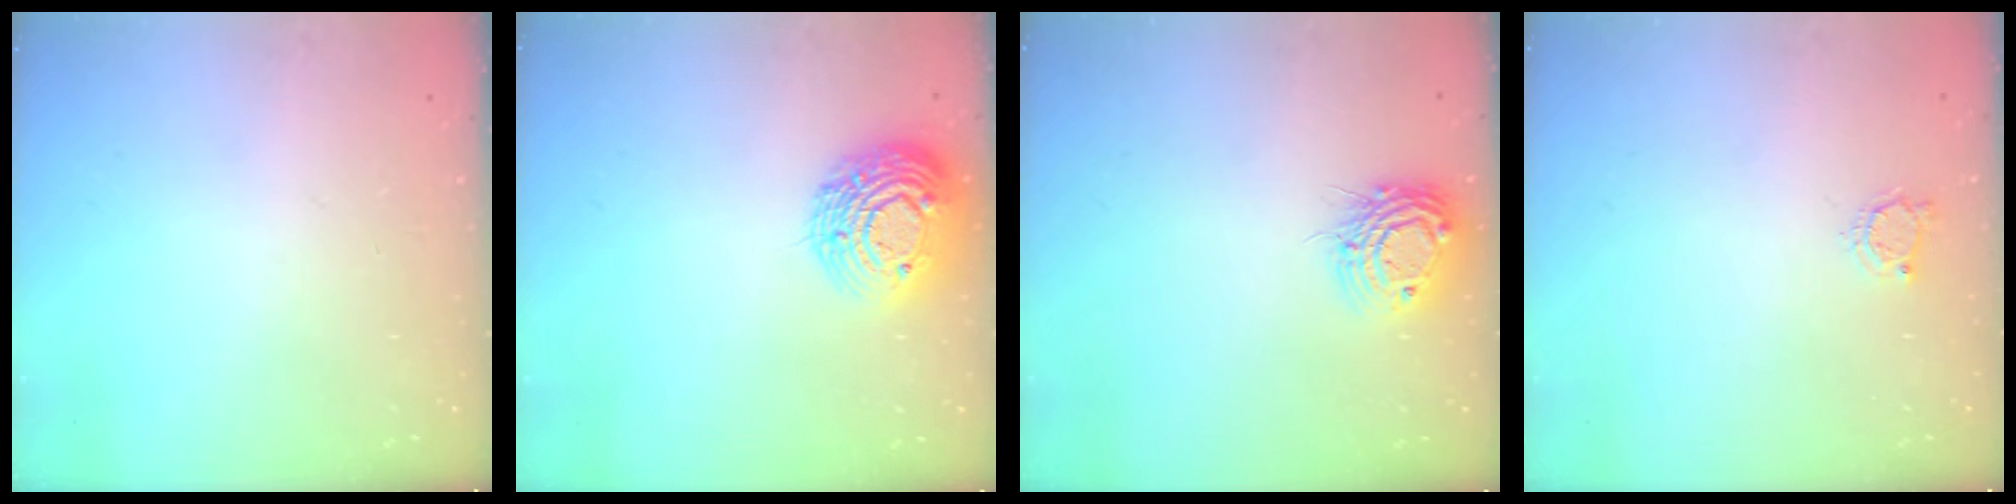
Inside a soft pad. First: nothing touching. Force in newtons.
{"total": 15.9, "press": 15.9, "slide": 1.3}
{"total": 11.3, "press": 11.3, "slide": 1.0}
{"total": 3.7, "press": 3.7, "slide": 0.6}